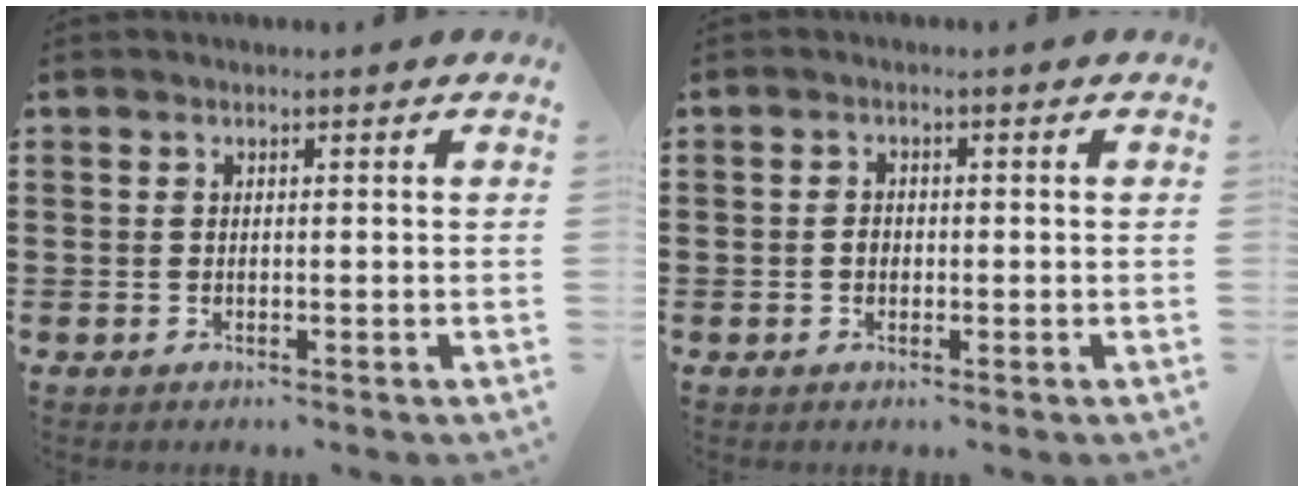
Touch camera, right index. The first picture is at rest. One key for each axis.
{"total": 1.3, "fx": -0.3, "fy": 0.9, "fz": 0.9, "tx": -0.020, "ty": 0.000, "tz": -0.005}